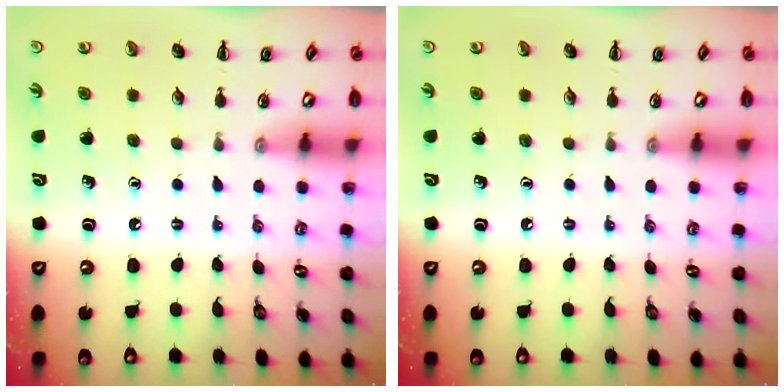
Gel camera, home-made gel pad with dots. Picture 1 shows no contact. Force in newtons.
{"total": 0.0}